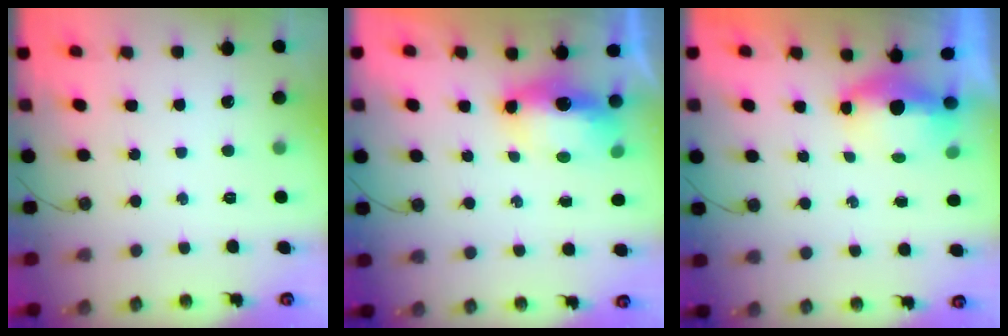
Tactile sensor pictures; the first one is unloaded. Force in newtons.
{"total": 8.2, "press": 8.1, "slide": 0.9}
{"total": 5.5, "press": 5.4, "slide": 0.7}